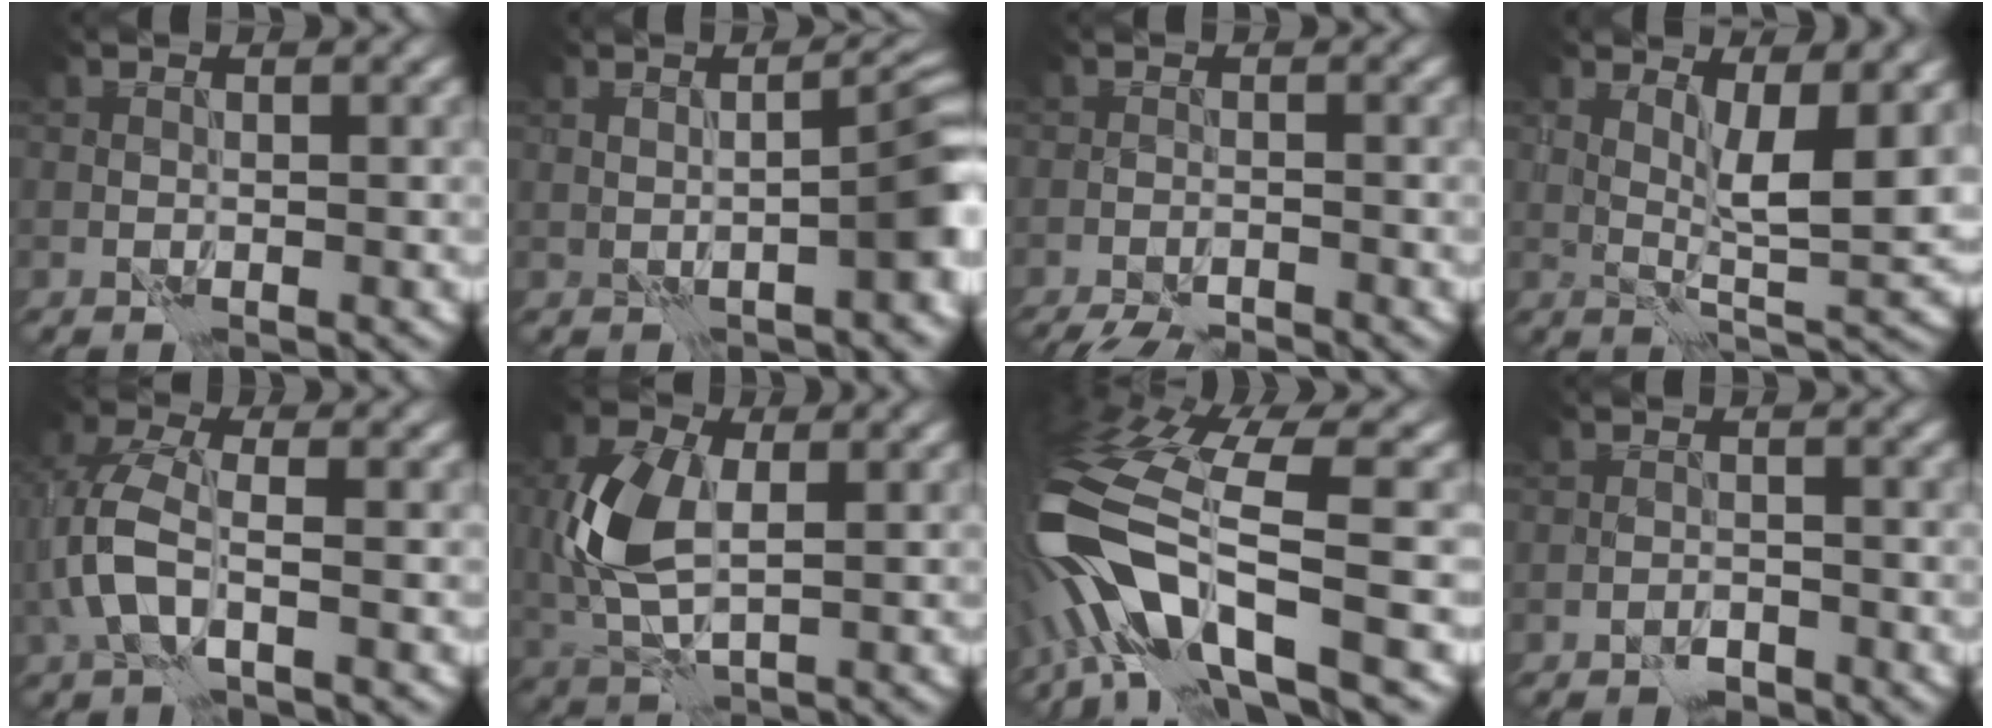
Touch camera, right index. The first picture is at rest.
{"total": 4.2, "force": [-1.2, 0.9, 4.0], "torque": [-0.047, 0.006, -0.012]}
{"total": 5.2, "force": [-5.0, 0.5, 1.6], "torque": [-0.035, -0.022, -0.077]}
{"total": 5.1, "force": [2.2, 1.0, 4.4], "torque": [-0.077, -0.014, 0.044]}
{"total": 4.4, "force": [-0.6, 2.1, 3.8], "torque": [-0.096, 0.006, -0.019]}
{"total": 6.8, "force": [0.7, 4.0, 5.4], "torque": [-0.134, -0.001, 0.009]}
{"total": 12.8, "force": [-4.6, 3.7, 11.3], "torque": [-0.241, -0.006, -0.077]}
{"total": 0.9, "force": [-0.8, 0.3, 0.2], "torque": [0.001, 0.003, -0.017]}